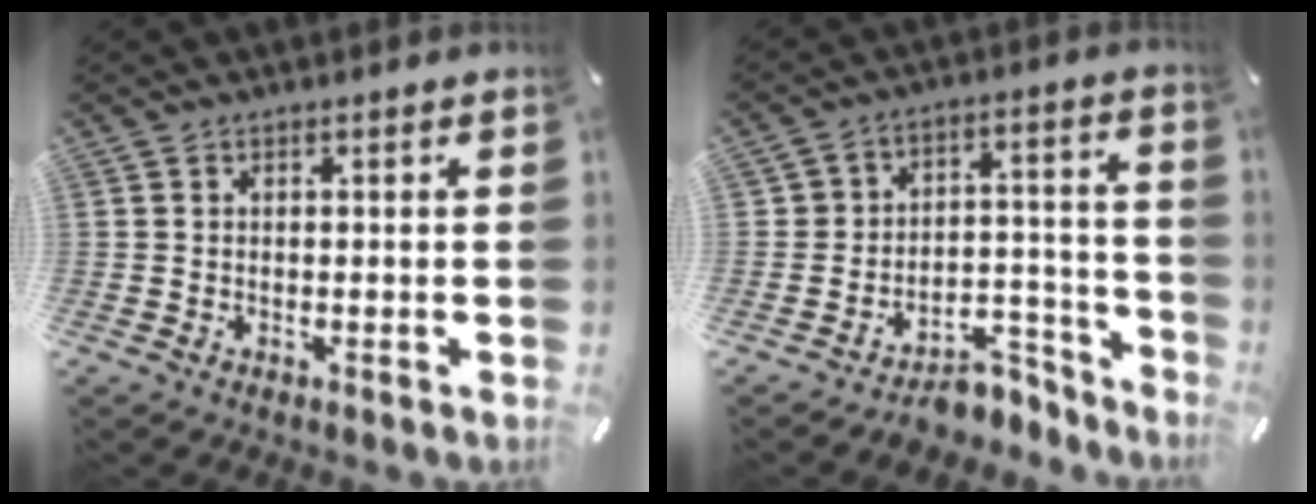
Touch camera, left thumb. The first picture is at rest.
{"total": 8.0, "force": [-4.8, 6.1, 2.1], "torque": [-0.018, 0.020, -0.077]}